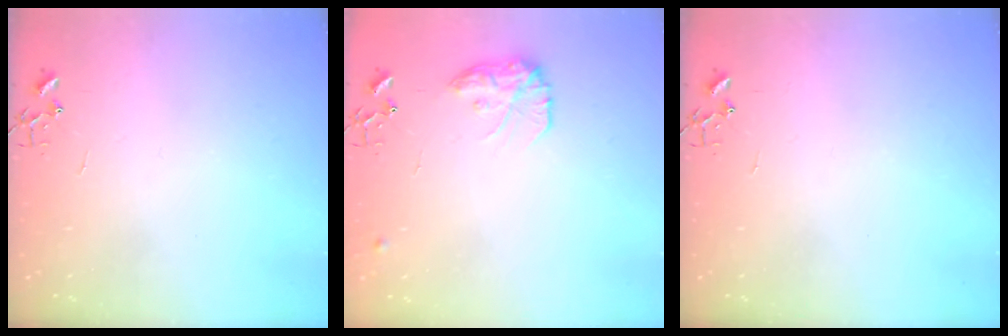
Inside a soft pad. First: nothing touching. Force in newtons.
{"total": 11.4, "press": 11.4, "slide": 0.6}
{"total": 0.0}